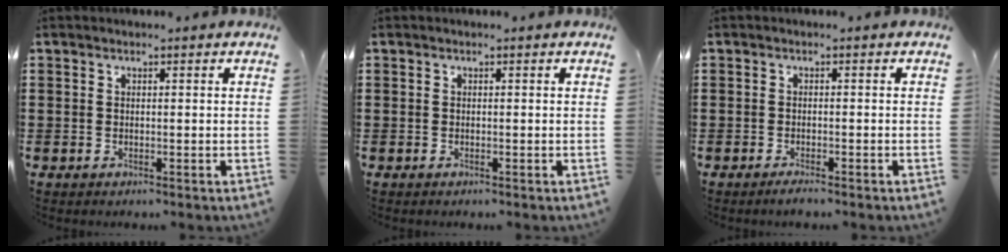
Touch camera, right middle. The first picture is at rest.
{"total": 0.0}
{"total": 1.2, "force": [-1.0, 0.1, 0.7], "torque": [-0.012, -0.005, -0.017]}